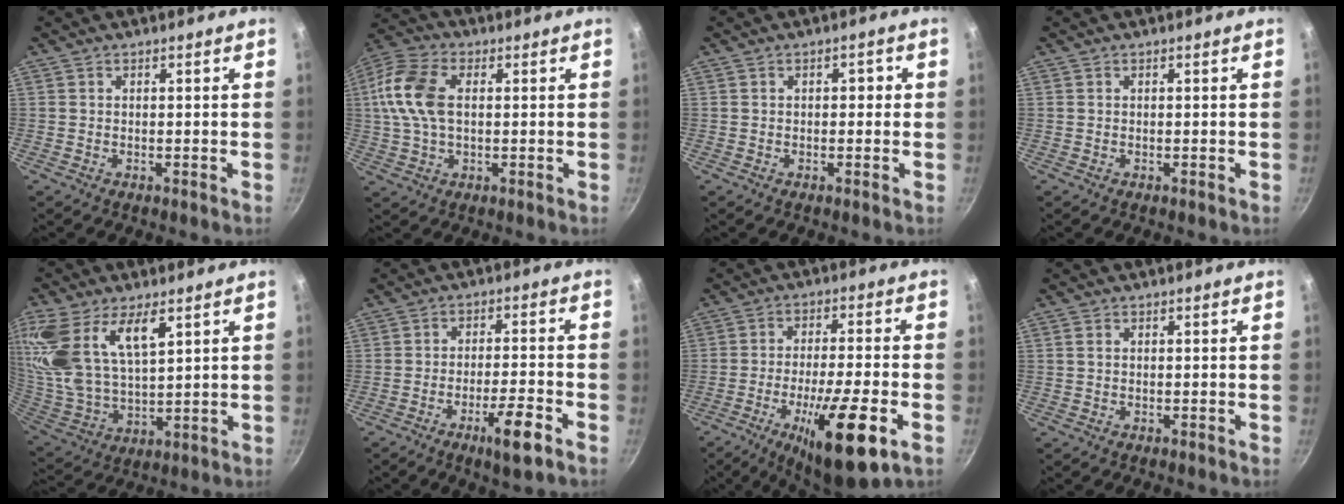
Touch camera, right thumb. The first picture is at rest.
{"total": 12.3, "force": [1.6, 7.5, 9.6], "torque": [-0.189, 0.019, 0.018]}
{"total": 2.1, "force": [0.2, 1.4, 1.5], "torque": [-0.009, 0.006, 0.000]}
{"total": 0.0}
{"total": 20.1, "force": [10.0, 9.8, 14.5], "torque": [-0.297, -0.024, 0.207]}
{"total": 7.7, "force": [-4.2, 1.0, 6.4], "torque": [-0.105, 0.021, -0.065]}
{"total": 17.0, "force": [-6.8, 3.7, 15.2], "torque": [-0.243, 0.016, -0.107]}
{"total": 0.9, "force": [0.3, 0.5, 0.6], "torque": [-0.012, 0.002, 0.004]}